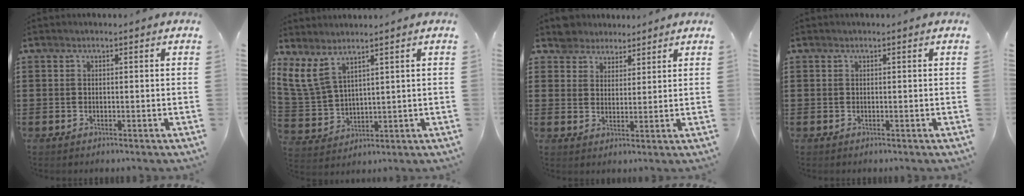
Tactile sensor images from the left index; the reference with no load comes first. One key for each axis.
{"total": 6.3, "fx": 4.2, "fy": 2.8, "fz": 3.7, "tx": -0.102, "ty": -0.010, "tz": 0.076}
{"total": 3.8, "fx": 3.0, "fy": 2.1, "fz": -0.8, "tx": -0.004, "ty": 0.001, "tz": 0.058}
{"total": 0.0}